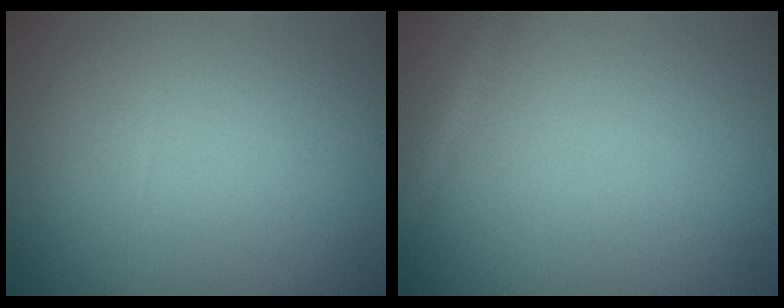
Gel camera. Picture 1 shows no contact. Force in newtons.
{"total": 1.4, "press": 1.4, "slide": 0.1}